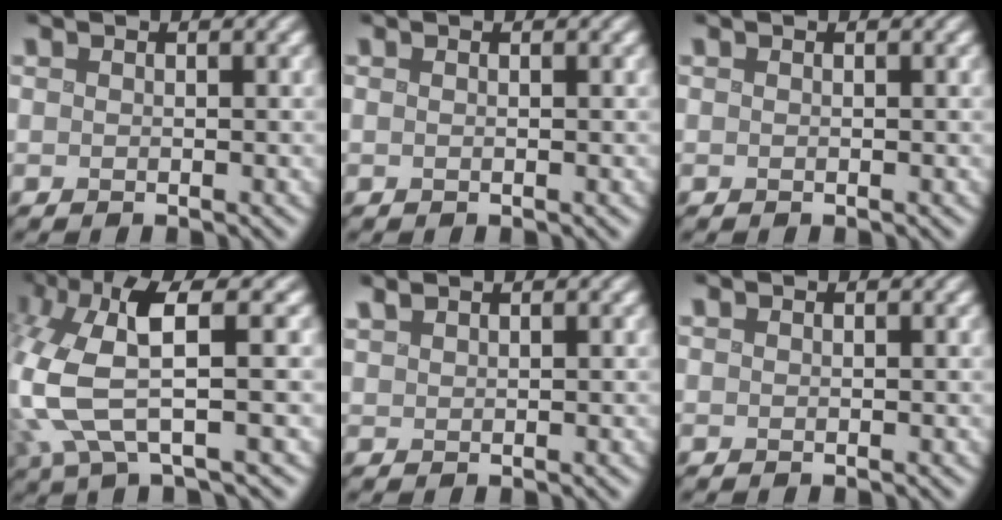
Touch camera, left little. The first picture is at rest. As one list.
[{"total": 0.6, "force": [0.1, 0.2, 0.6], "torque": [-0.008, 0.000, -0.004]}, {"total": 0.0}, {"total": 8.4, "force": [0.6, 2.4, 8.0], "torque": [-0.194, -0.002, 0.011]}, {"total": 1.1, "force": [1.0, 0.1, 0.3], "torque": [-0.008, 0.003, 0.023]}, {"total": 0.0}]